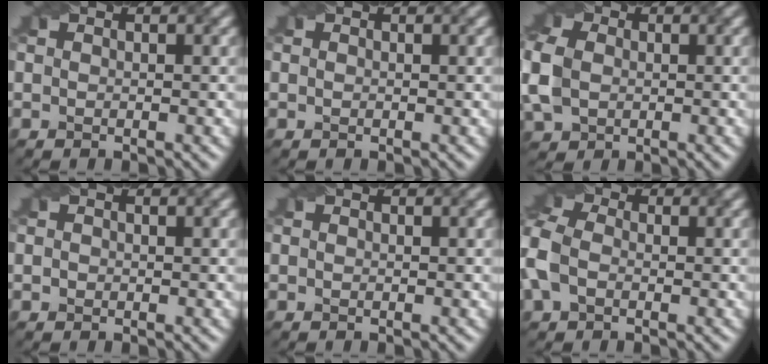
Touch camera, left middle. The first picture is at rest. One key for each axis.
{"total": 0.5, "fx": 0.3, "fy": 0.3, "fz": 0.3, "tx": -0.006, "ty": -0.001, "tz": 0.005}
{"total": 7.5, "fx": 0.0, "fy": 5.9, "fz": 4.6, "tx": -0.127, "ty": 0.006, "tz": -0.006}
{"total": 0.7, "fx": 0.1, "fy": 0.6, "fz": 0.3, "tx": -0.005, "ty": -0.001, "tz": 0.001}
{"total": 0.0}
{"total": 5.4, "fx": -0.6, "fy": 4.1, "fz": 3.5, "tx": -0.096, "ty": 0.007, "tz": -0.023}